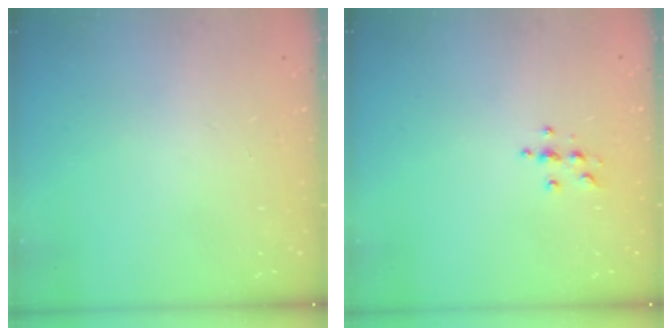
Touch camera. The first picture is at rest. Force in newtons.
{"total": 4.3, "press": 4.3, "slide": 0.5}